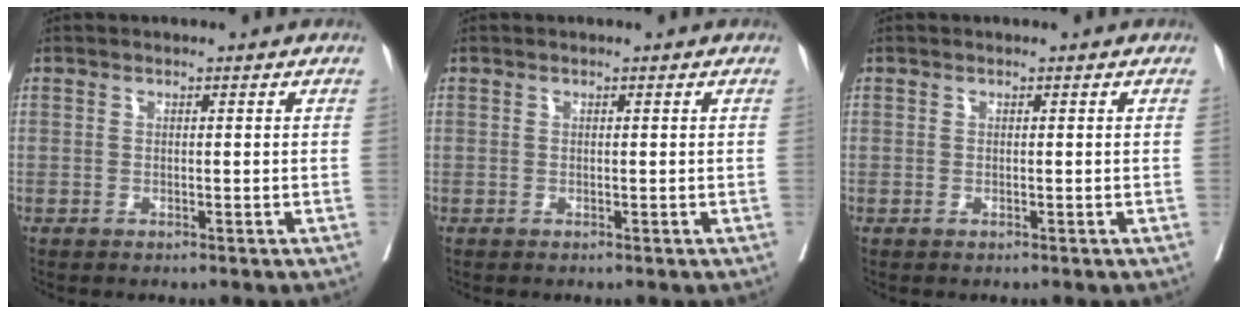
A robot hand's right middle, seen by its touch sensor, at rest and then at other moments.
{"total": 0.0}
{"total": 0.0}